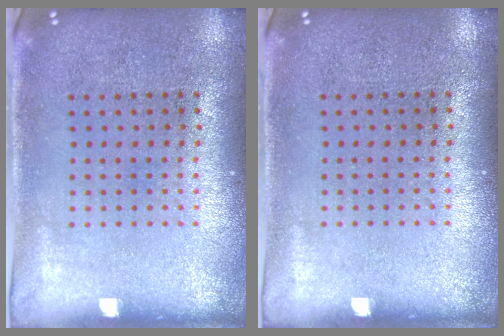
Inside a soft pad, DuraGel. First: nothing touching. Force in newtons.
{"total": 0.0}